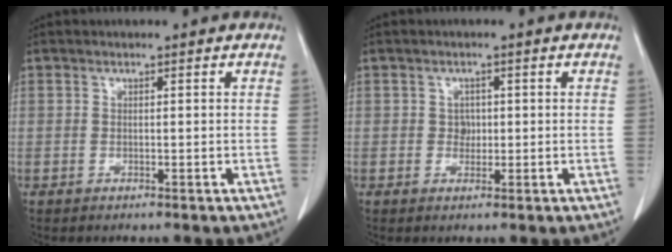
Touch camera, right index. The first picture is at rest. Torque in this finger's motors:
{"motor_torque": [0.05, -0.04, 0.00, 0.01]}